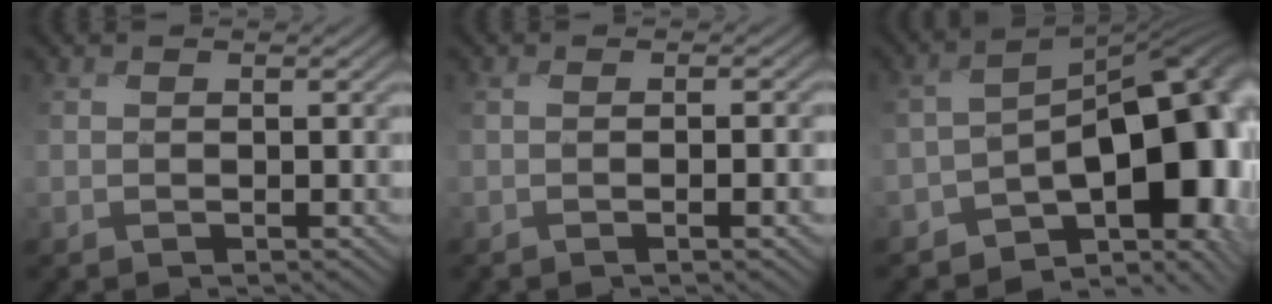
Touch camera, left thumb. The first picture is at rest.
{"total": 1.8, "force": [-0.4, -0.2, 1.7], "torque": [-0.031, 0.007, -0.003]}
{"total": 17.4, "force": [-5.6, 9.0, 13.8], "torque": [-0.164, -0.032, -0.059]}